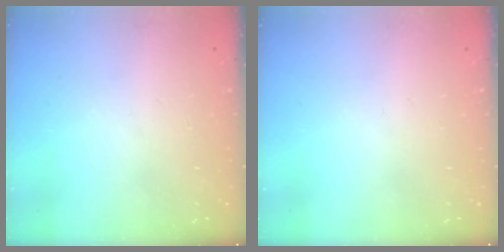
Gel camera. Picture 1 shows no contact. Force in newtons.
{"total": 0.0}